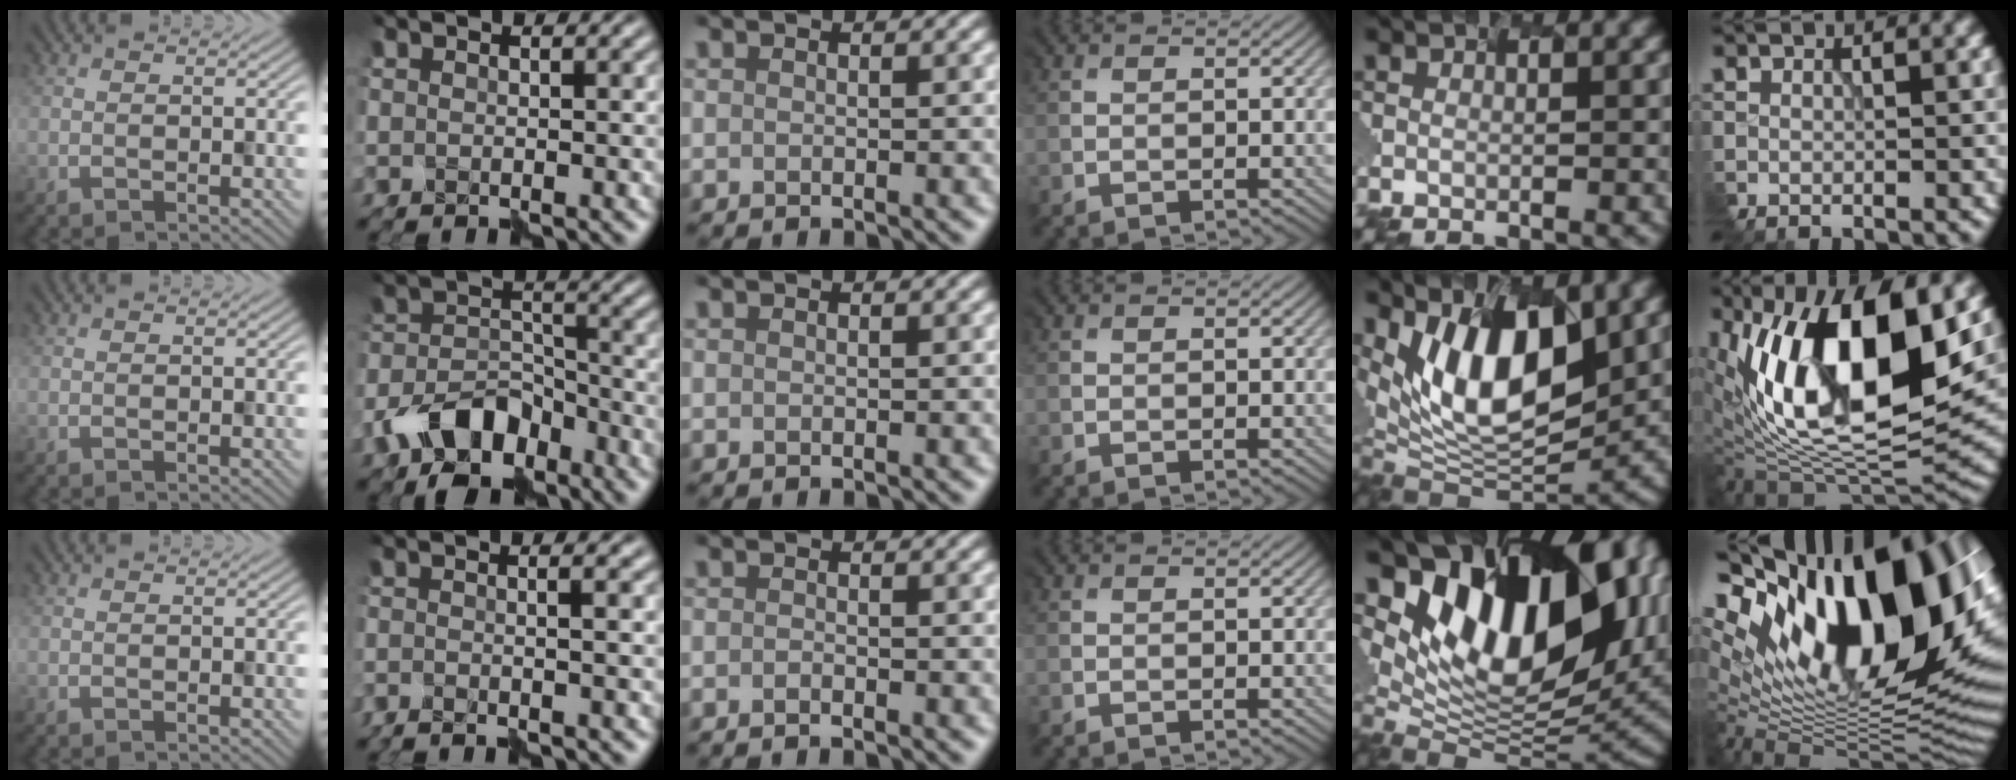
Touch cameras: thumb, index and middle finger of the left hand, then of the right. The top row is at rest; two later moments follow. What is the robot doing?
{"motion": "assemble", "object": "hinged jar"}